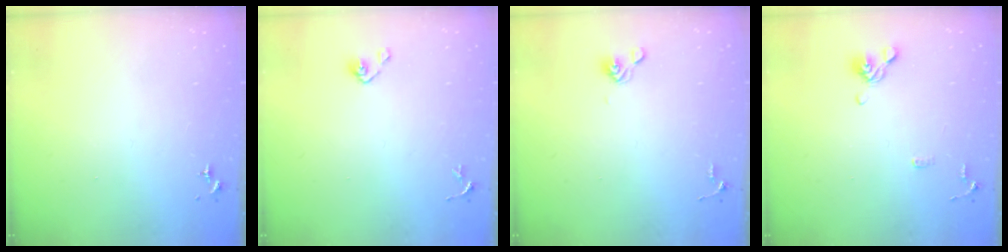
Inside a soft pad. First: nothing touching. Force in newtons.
{"total": 4.9, "press": 4.6, "slide": 1.8}
{"total": 5.7, "press": 5.3, "slide": 2.1}
{"total": 8.8, "press": 8.6, "slide": 2.0}